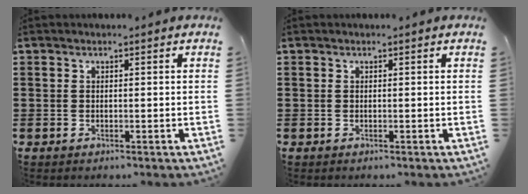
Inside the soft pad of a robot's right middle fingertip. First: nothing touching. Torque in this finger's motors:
{"motor_torque": [-1.52, -0.61, 0.00, 0.00]}